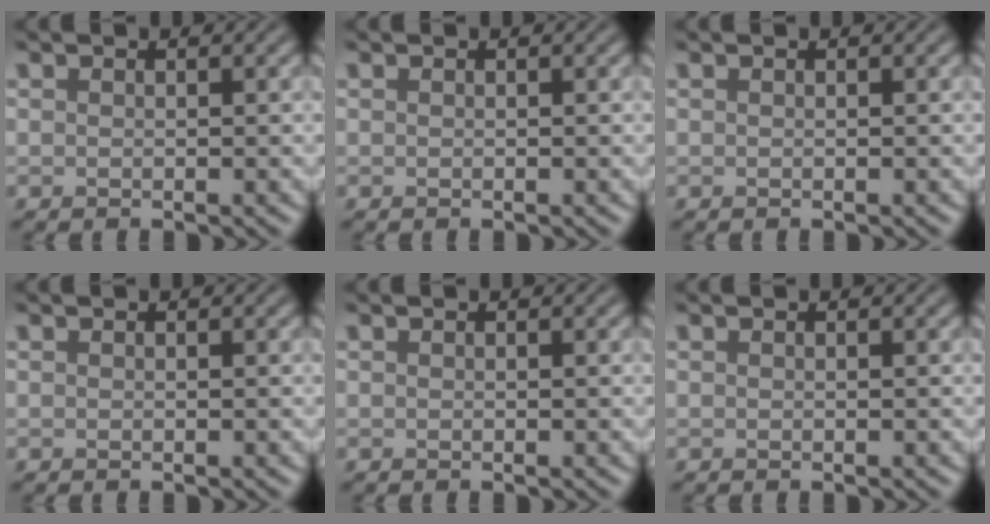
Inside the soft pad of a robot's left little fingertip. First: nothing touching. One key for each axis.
{"total": 0.0}
{"total": 0.0}
{"total": 0.0}
{"total": 0.0}
{"total": 0.0}